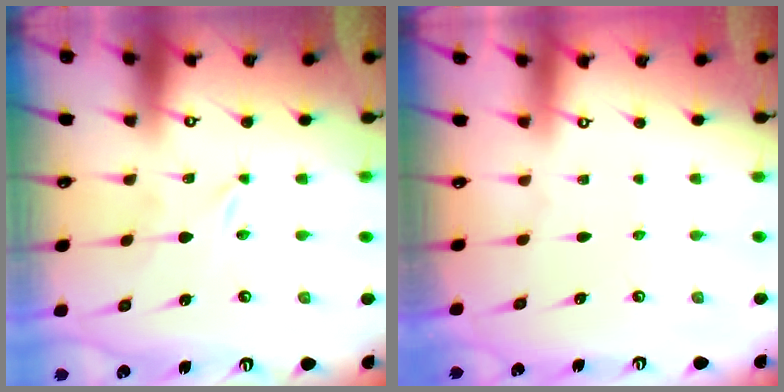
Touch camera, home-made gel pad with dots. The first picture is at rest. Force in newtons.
{"total": 0.0}